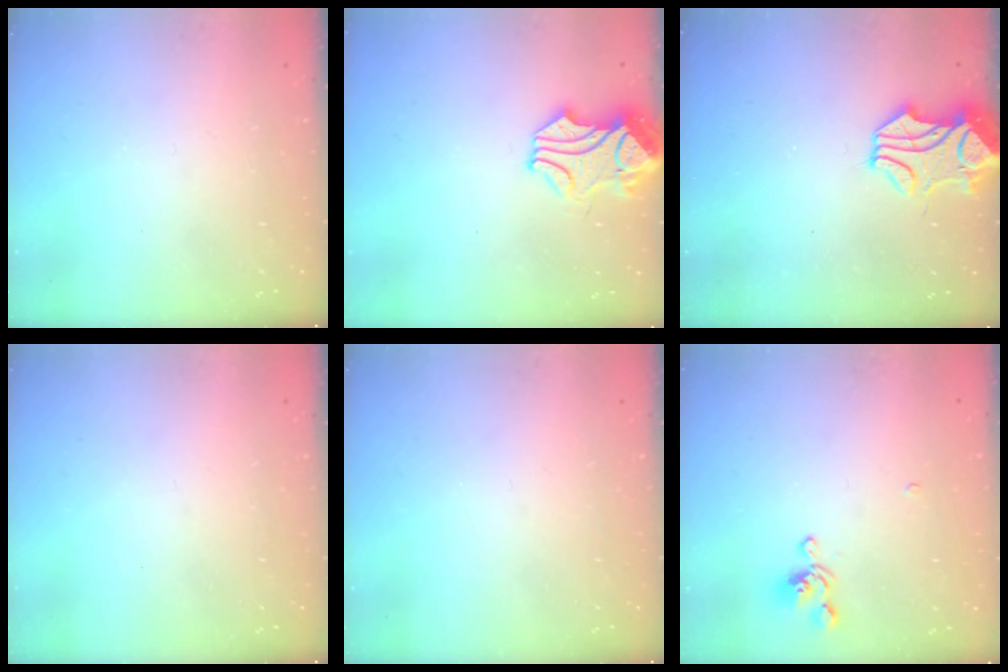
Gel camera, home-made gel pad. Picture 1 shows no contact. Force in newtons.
{"total": 2.1, "press": 1.9, "slide": 0.9}
{"total": 2.1, "press": 1.8, "slide": 1.1}
{"total": 0.0}
{"total": 0.0}
{"total": 4.7, "press": 4.7, "slide": 0.3}